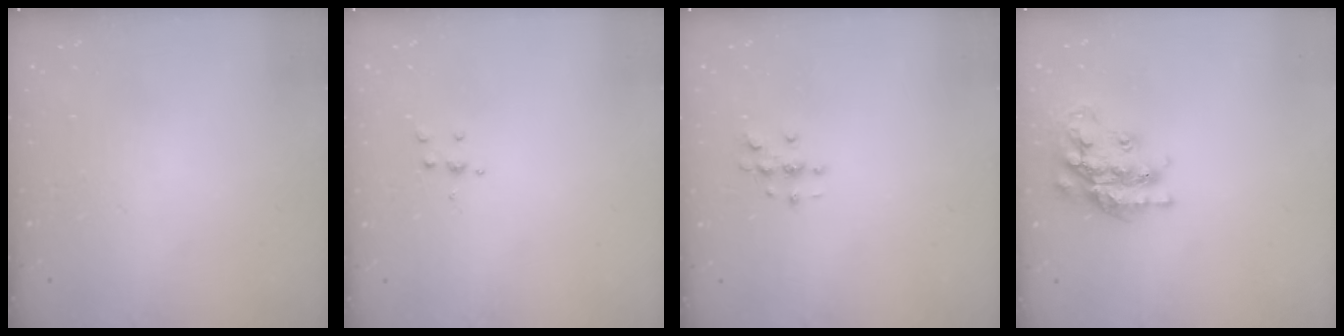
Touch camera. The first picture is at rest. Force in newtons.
{"total": 5.0, "press": 4.9, "slide": 0.8}
{"total": 2.9, "press": 2.9, "slide": 0.3}
{"total": 19.3, "press": 19.3, "slide": 1.4}